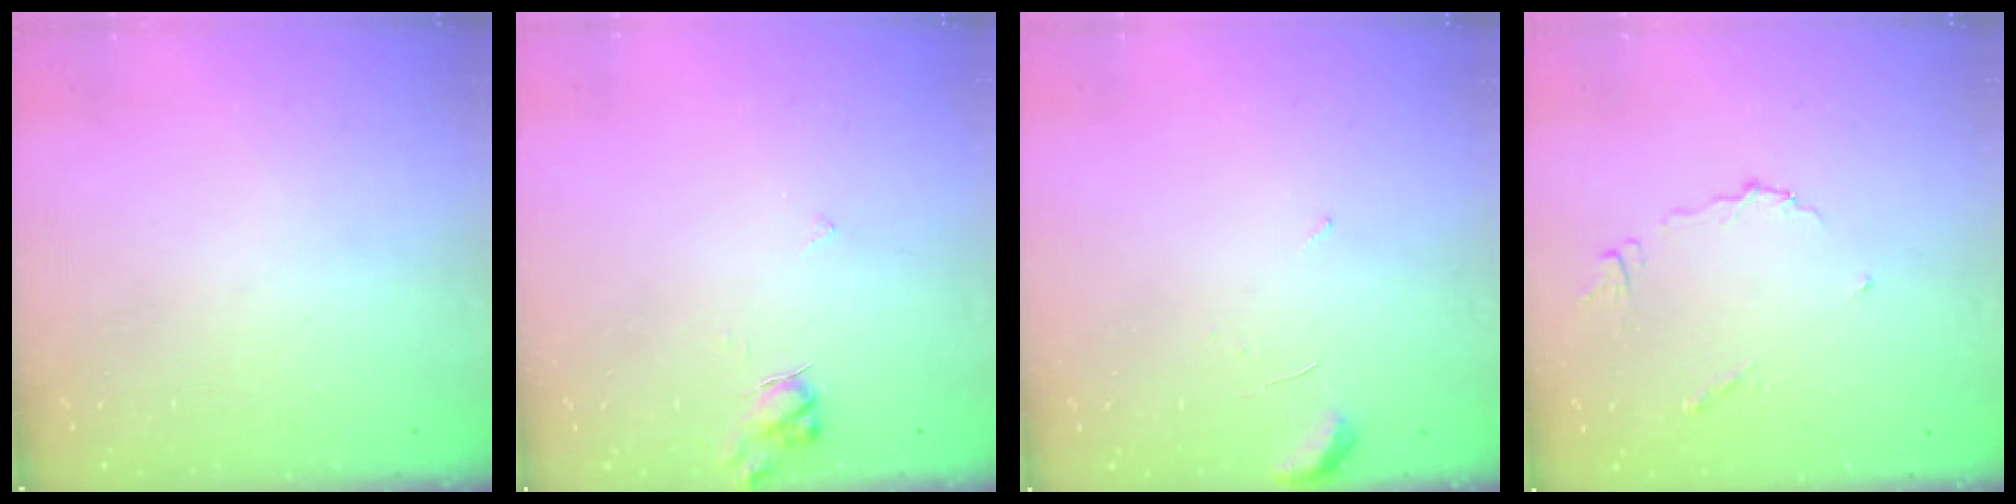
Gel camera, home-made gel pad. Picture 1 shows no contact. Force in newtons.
{"total": 5.1, "press": 5.1, "slide": 0.4}
{"total": 4.6, "press": 4.6, "slide": 0.5}
{"total": 5.0, "press": 4.9, "slide": 0.5}